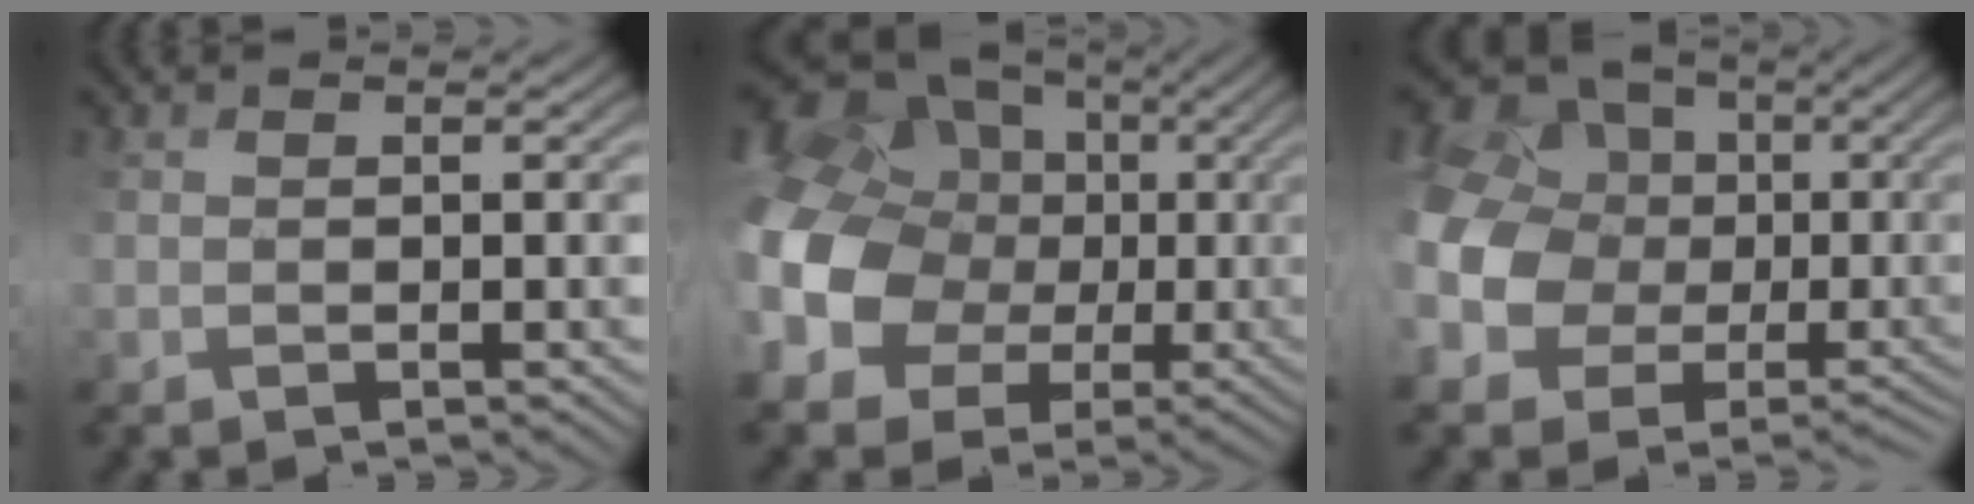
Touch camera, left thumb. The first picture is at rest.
{"total": 14.4, "force": [0.8, 12.6, 6.8], "torque": [-0.213, -0.001, 0.015]}
{"total": 12.7, "force": [-0.5, 11.7, 5.0], "torque": [-0.193, -0.007, -0.011]}